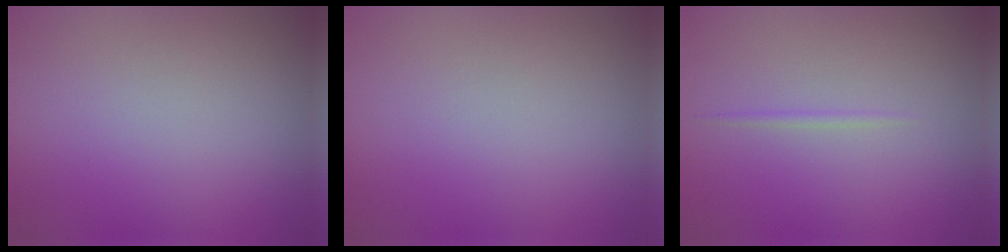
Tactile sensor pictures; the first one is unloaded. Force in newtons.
{"total": 0.0}
{"total": 0.6, "press": 0.6, "slide": 0.1}